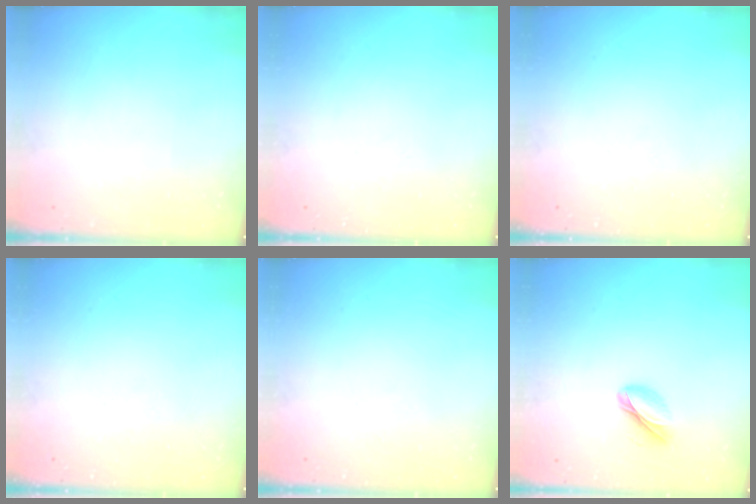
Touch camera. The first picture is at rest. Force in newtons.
{"total": 0.0}
{"total": 0.0}
{"total": 0.0}
{"total": 0.0}
{"total": 6.3, "press": 6.2, "slide": 1.2}